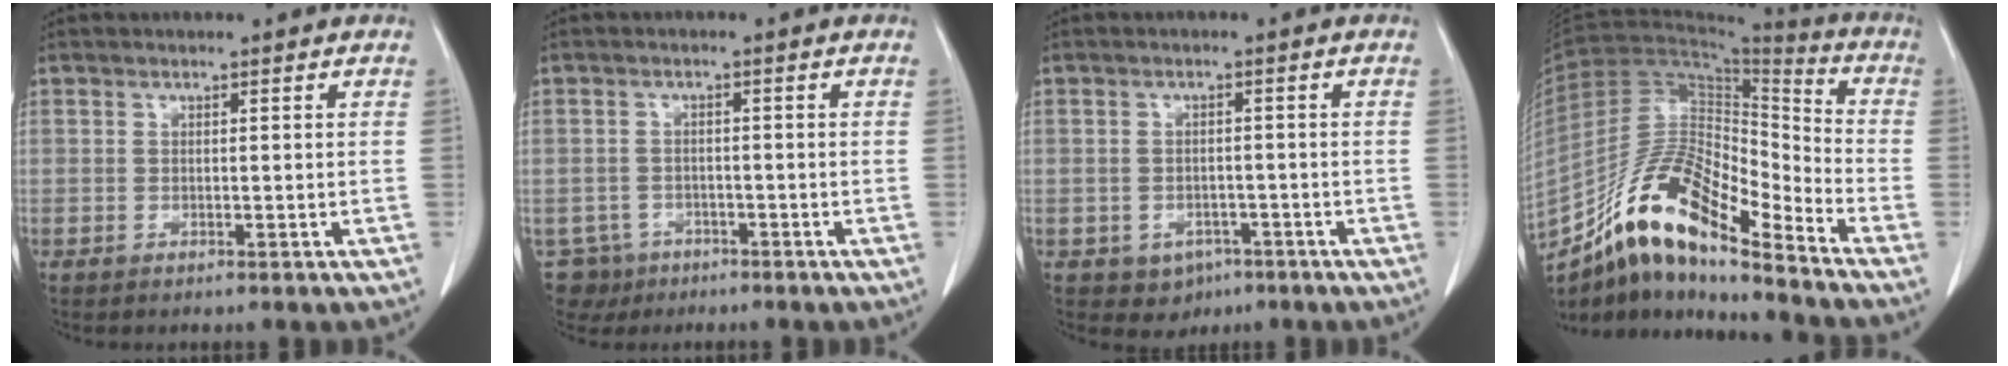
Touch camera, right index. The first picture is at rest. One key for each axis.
{"total": 4.9, "fx": -2.9, "fy": 4.0, "fz": -0.3, "tx": 0.007, "ty": 0.007, "tz": -0.047}
{"total": 4.1, "fx": -2.3, "fy": 3.2, "fz": 1.1, "tx": -0.007, "ty": 0.009, "tz": -0.023}
{"total": 16.5, "fx": -12.1, "fy": 3.3, "fz": 10.7, "tx": -0.199, "ty": 0.023, "tz": -0.217}